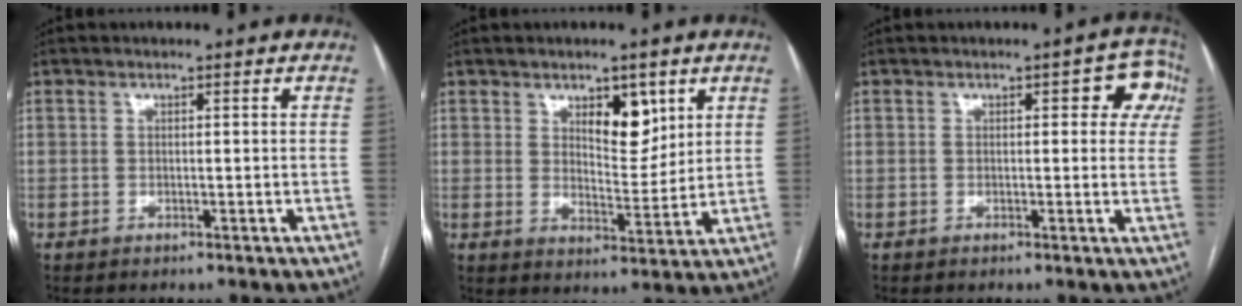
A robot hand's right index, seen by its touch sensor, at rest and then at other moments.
{"total": 6.6, "force": [3.4, 2.9, 4.9], "torque": [-0.074, -0.005, 0.057]}
{"total": 5.4, "force": [1.6, 2.5, 4.5], "torque": [-0.029, 0.020, 0.010]}